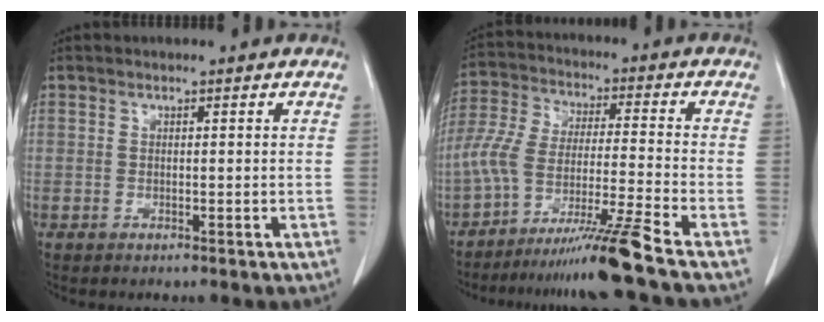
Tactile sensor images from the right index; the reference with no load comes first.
{"total": 11.4, "force": [-8.2, -1.9, 7.6], "torque": [-0.155, -0.007, -0.151]}